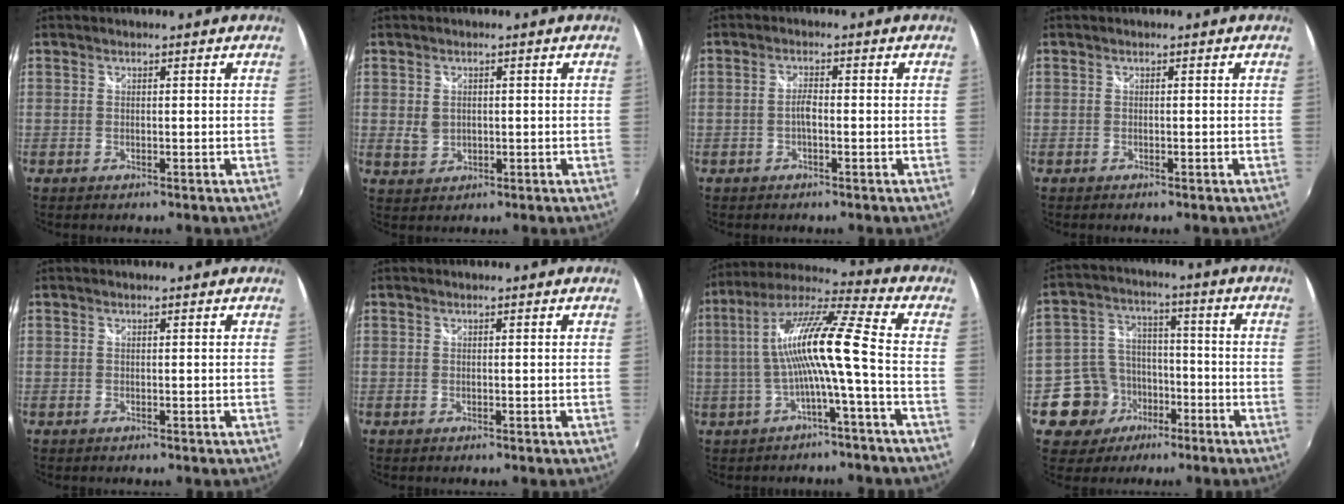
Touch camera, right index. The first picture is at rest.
{"total": 3.4, "force": [0.1, 2.9, 1.7], "torque": [-0.029, -0.001, 0.005]}
{"total": 1.9, "force": [-0.7, 0.6, 1.7], "torque": [-0.035, 0.005, -0.015]}
{"total": 0.5, "force": [-0.4, 0.2, 0.3], "torque": [-0.006, -0.001, -0.008]}
{"total": 0.0}
{"total": 0.0}
{"total": 12.6, "force": [-2.2, -0.5, 12.4], "torque": [-0.233, 0.011, -0.034]}
{"total": 10.5, "force": [-5.2, 8.8, 2.6], "torque": [-0.077, 0.027, -0.077]}